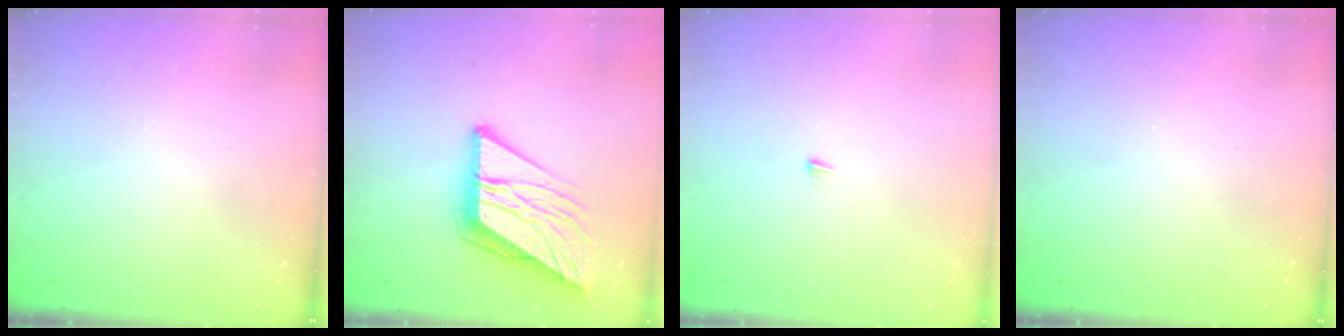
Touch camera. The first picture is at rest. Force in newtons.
{"total": 12.2, "press": 12.1, "slide": 1.4}
{"total": 3.9, "press": 3.9, "slide": 0.3}
{"total": 0.0}